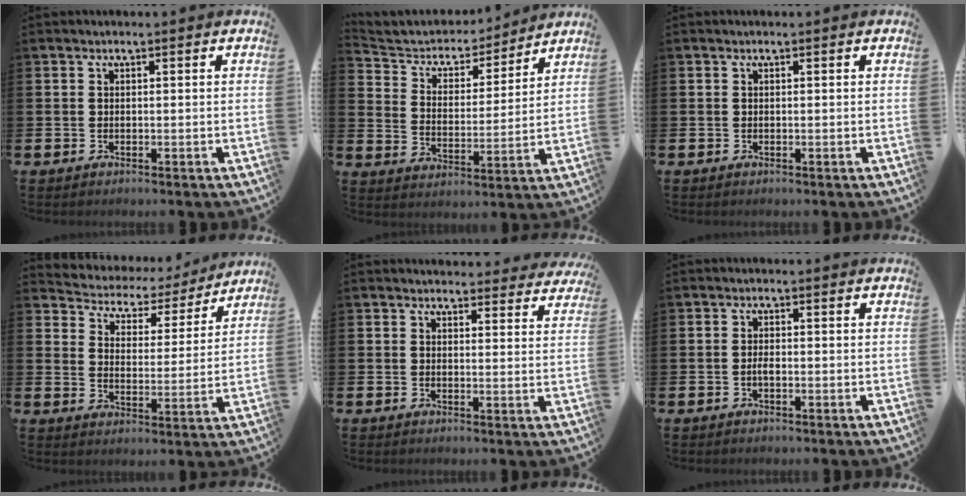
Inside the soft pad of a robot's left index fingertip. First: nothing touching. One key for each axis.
{"total": 5.4, "fx": 4.9, "fy": 2.3, "fz": 0.6, "tx": -0.048, "ty": -0.038, "tz": 0.078}
{"total": 0.0}
{"total": 4.5, "fx": 4.1, "fy": 2.0, "fz": 0.3, "tx": -0.038, "ty": -0.034, "tz": 0.064}
{"total": 3.2, "fx": 3.1, "fy": 0.8, "fz": 0.0, "tx": 0.004, "ty": -0.019, "tz": 0.055}
{"total": 1.3, "fx": -0.4, "fy": 0.5, "fz": 1.1, "tx": -0.018, "ty": 0.000, "tz": -0.009}